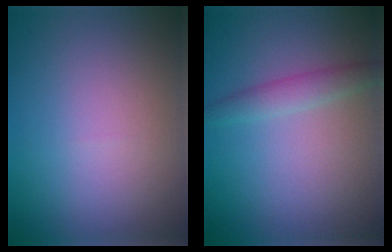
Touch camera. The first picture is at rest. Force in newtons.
{"total": 2.1, "press": 2.1, "slide": 0.1}